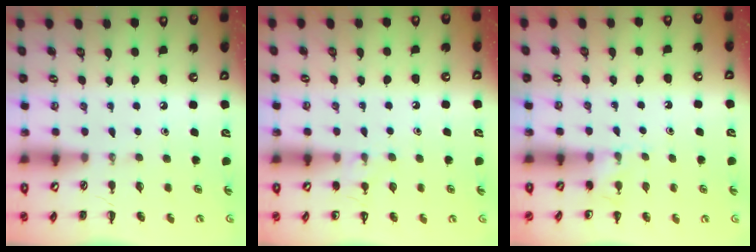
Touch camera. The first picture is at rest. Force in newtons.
{"total": 6.0, "press": 5.7, "slide": 1.8}
{"total": 5.2, "press": 5.0, "slide": 1.5}